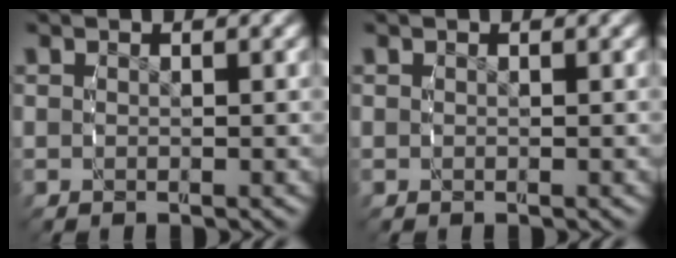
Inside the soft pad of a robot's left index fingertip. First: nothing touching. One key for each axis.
{"total": 0.0}